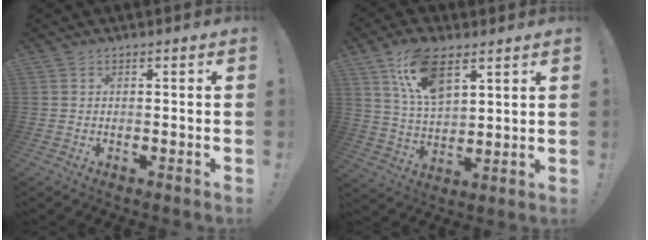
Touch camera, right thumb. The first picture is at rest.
{"total": 13.5, "force": [7.7, 6.7, 8.9], "torque": [-0.166, -0.027, 0.142]}